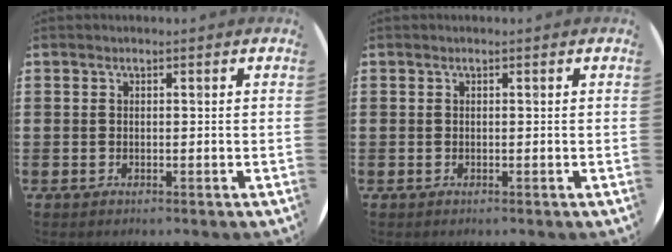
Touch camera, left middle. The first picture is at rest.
{"total": 0.0}